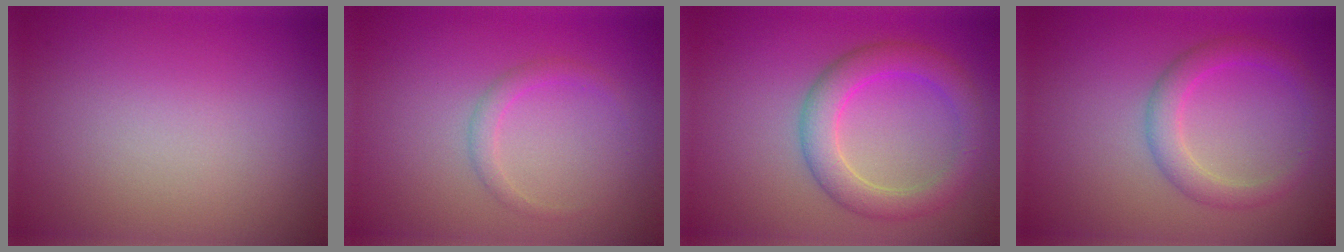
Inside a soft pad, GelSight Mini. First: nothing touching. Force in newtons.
{"total": 1.4, "press": 1.4, "slide": 0.0}
{"total": 4.3, "press": 4.3, "slide": 0.2}
{"total": 2.7, "press": 2.7, "slide": 0.1}